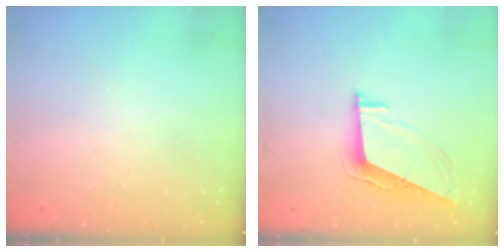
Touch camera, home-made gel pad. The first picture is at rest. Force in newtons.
{"total": 8.5, "press": 8.2, "slide": 2.2}